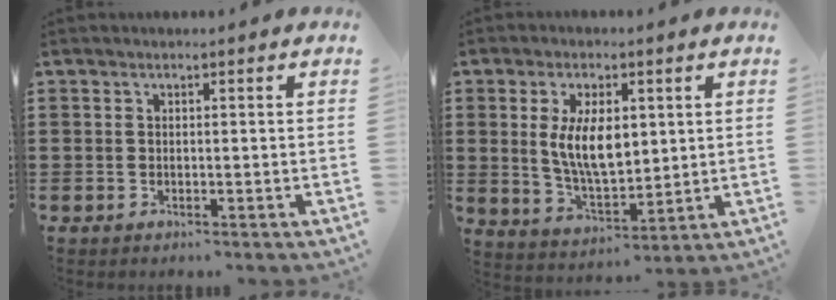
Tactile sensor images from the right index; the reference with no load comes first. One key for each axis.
{"total": 9.1, "fx": 1.5, "fy": 4.4, "fz": 7.8, "tx": -0.159, "ty": 0.002, "tz": 0.023}